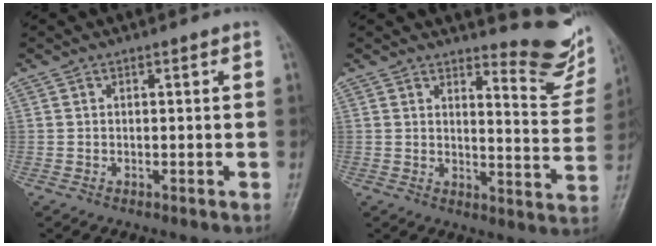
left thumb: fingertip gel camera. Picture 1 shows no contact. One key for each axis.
{"total": 10.0, "fx": 8.8, "fy": 2.4, "fz": 4.2, "tx": -0.031, "ty": -0.094, "tz": 0.103}